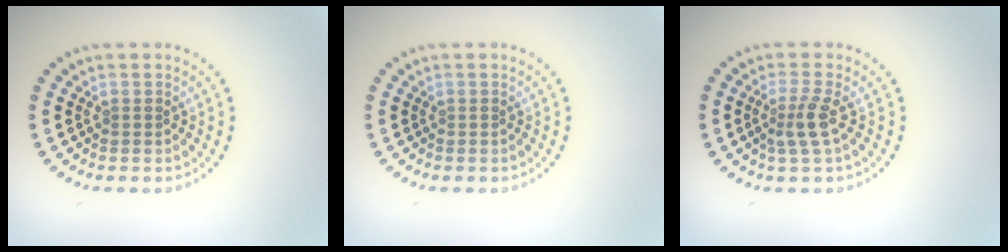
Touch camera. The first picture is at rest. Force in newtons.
{"total": 0.0}
{"total": 2.3, "press": 1.8, "slide": 1.5}